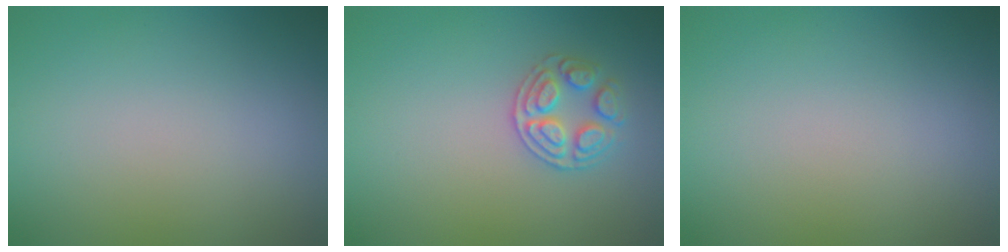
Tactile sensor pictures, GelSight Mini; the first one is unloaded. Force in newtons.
{"total": 2.6, "press": 2.6, "slide": 0.4}
{"total": 0.0}